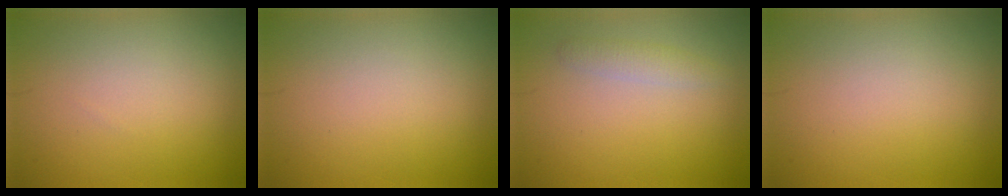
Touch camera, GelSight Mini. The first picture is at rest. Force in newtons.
{"total": 0.0}
{"total": 1.4, "press": 1.4, "slide": 0.0}
{"total": 0.0}